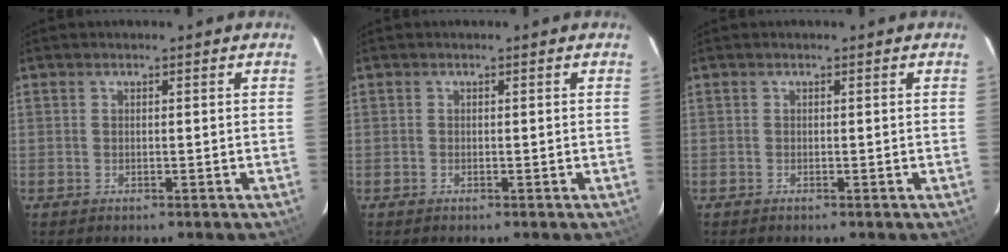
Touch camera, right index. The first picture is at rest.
{"total": 0.0}
{"total": 0.0}